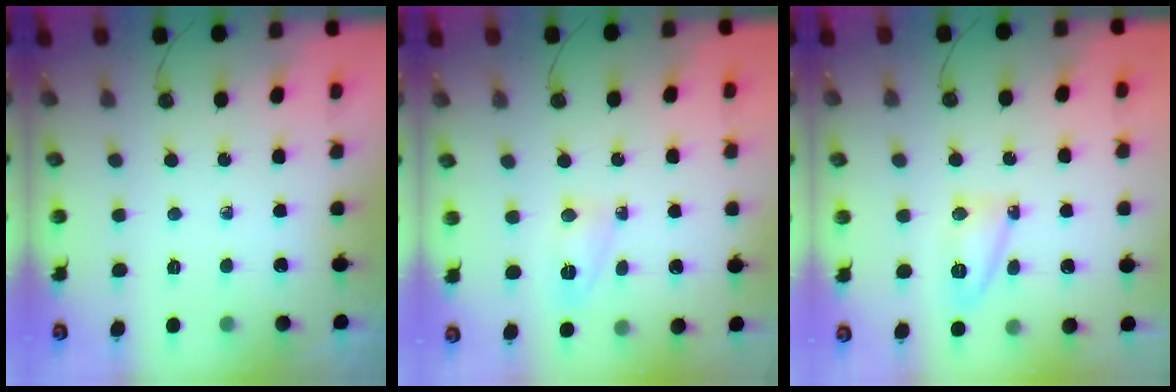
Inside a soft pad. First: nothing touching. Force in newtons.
{"total": 3.9, "press": 3.6, "slide": 1.6}
{"total": 7.2, "press": 7.2, "slide": 0.6}